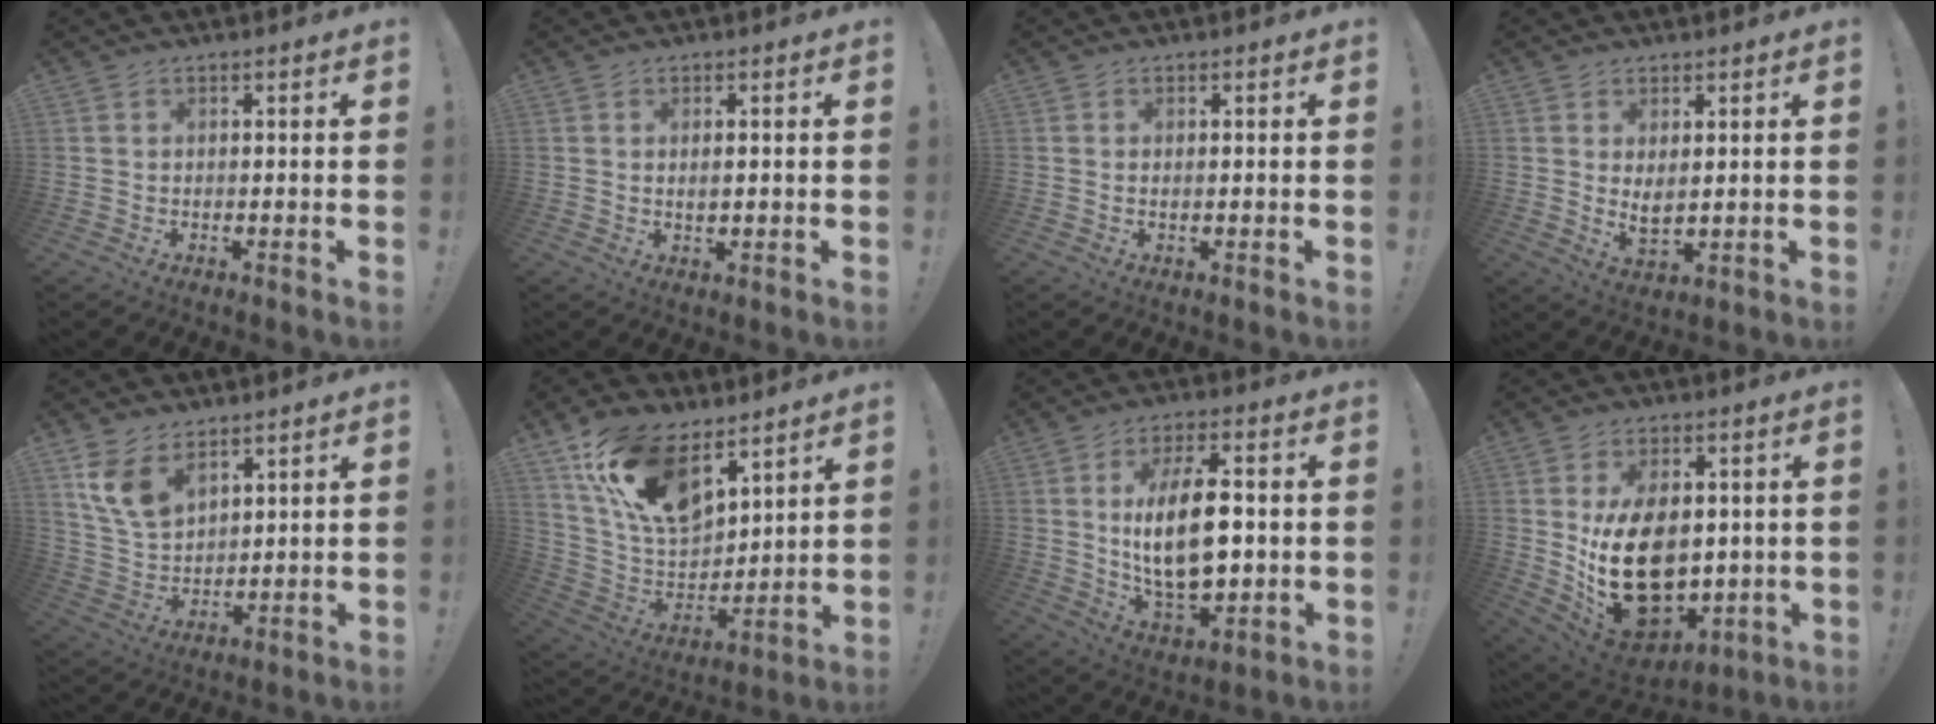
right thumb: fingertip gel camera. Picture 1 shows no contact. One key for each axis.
{"total": 2.1, "fx": 0.2, "fy": 0.9, "fz": 2.0, "tx": -0.029, "ty": -0.003, "tz": 0.000}
{"total": 0.7, "fx": 0.1, "fy": 0.1, "fz": 0.7, "tx": -0.005, "ty": -0.004, "tz": -0.001}
{"total": 4.4, "fx": 2.1, "fy": 1.9, "fz": 3.4, "tx": -0.040, "ty": -0.021, "tz": 0.035}
{"total": 10.5, "fx": 6.8, "fy": 5.7, "fz": 5.6, "tx": -0.115, "ty": -0.028, "tz": 0.137}
{"total": 19.2, "fx": 11.1, "fy": 10.4, "fz": 11.7, "tx": -0.224, "ty": -0.059, "tz": 0.207}
{"total": 17.9, "fx": 0.8, "fy": 8.4, "fz": 15.7, "tx": -0.299, "ty": -0.005, "tz": 0.004}
{"total": 22.7, "fx": -0.2, "fy": 15.1, "fz": 16.9, "tx": -0.290, "ty": -0.024, "tz": 0.017}